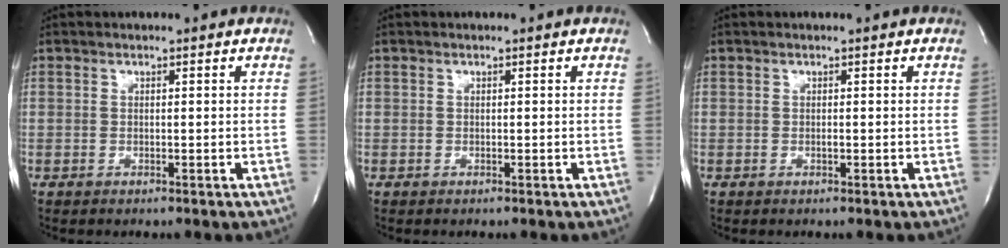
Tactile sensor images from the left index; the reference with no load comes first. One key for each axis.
{"total": 0.0}
{"total": 0.0}